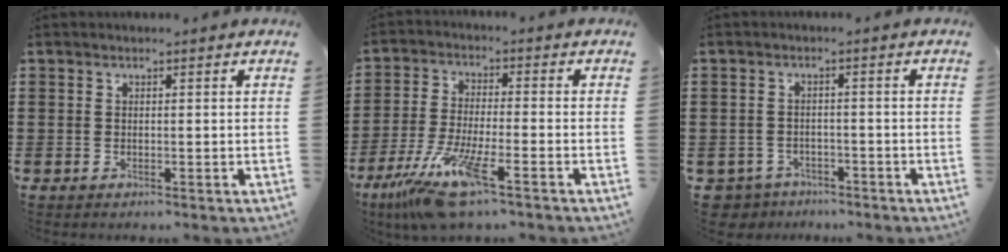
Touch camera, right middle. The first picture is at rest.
{"total": 10.2, "force": [-7.3, 0.8, 7.1], "torque": [-0.150, -0.014, -0.143]}
{"total": 3.0, "force": [-2.9, 0.7, -0.2], "torque": [-0.015, -0.006, -0.066]}